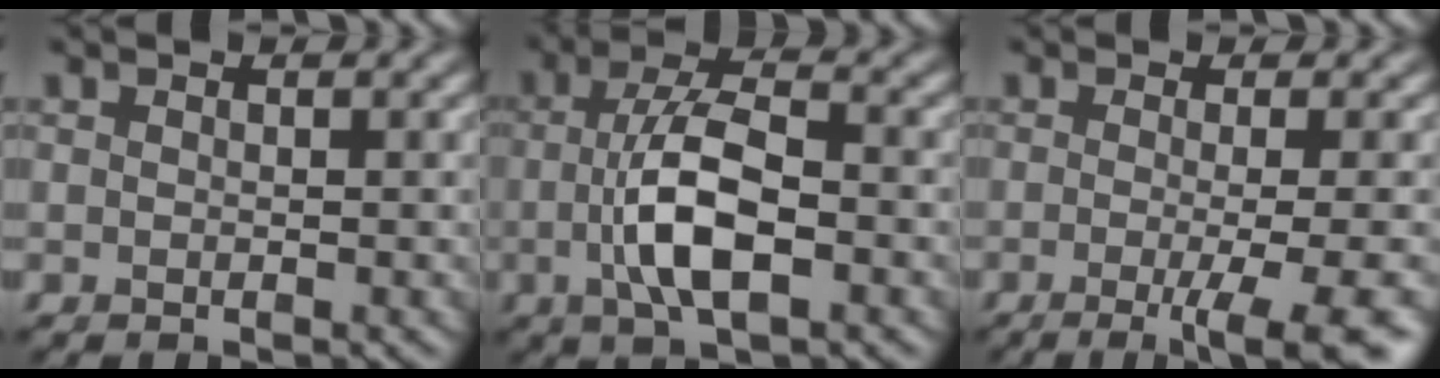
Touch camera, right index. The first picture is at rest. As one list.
[{"total": 6.4, "force": [-1.1, 2.4, 5.9], "torque": [-0.113, 0.004, -0.024]}, {"total": 7.1, "force": [-2.4, 1.9, 6.4], "torque": [-0.072, -0.013, -0.031]}]